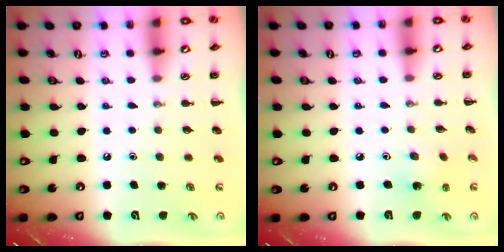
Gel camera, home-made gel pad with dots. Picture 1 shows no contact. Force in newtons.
{"total": 2.7, "press": 2.5, "slide": 0.9}